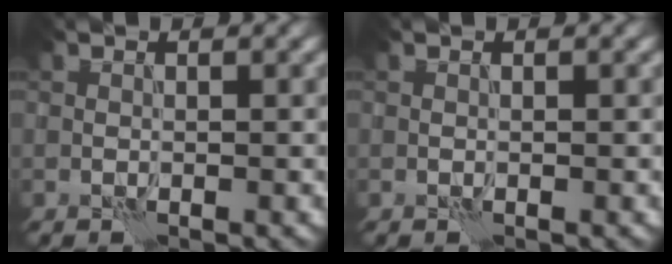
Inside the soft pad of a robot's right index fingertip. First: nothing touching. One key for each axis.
{"total": 0.0}